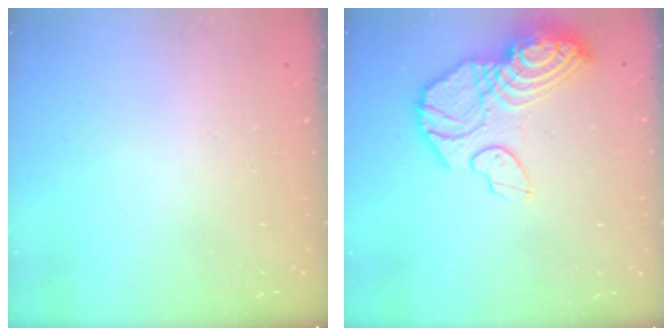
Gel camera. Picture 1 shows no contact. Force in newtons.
{"total": 17.2, "press": 17.1, "slide": 1.8}